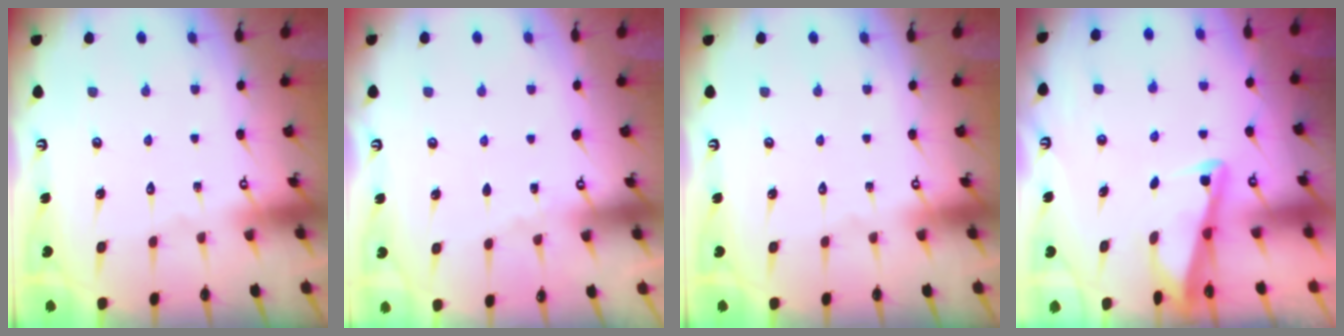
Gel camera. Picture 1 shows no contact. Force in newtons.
{"total": 2.6, "press": 2.6, "slide": 0.3}
{"total": 0.0}
{"total": 2.7, "press": 2.7, "slide": 0.3}